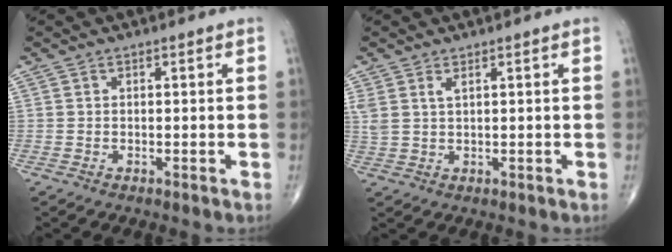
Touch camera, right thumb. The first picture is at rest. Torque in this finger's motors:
{"motor_torque": [0.02, 0.02, 0.47, 0.25, 0.01]}